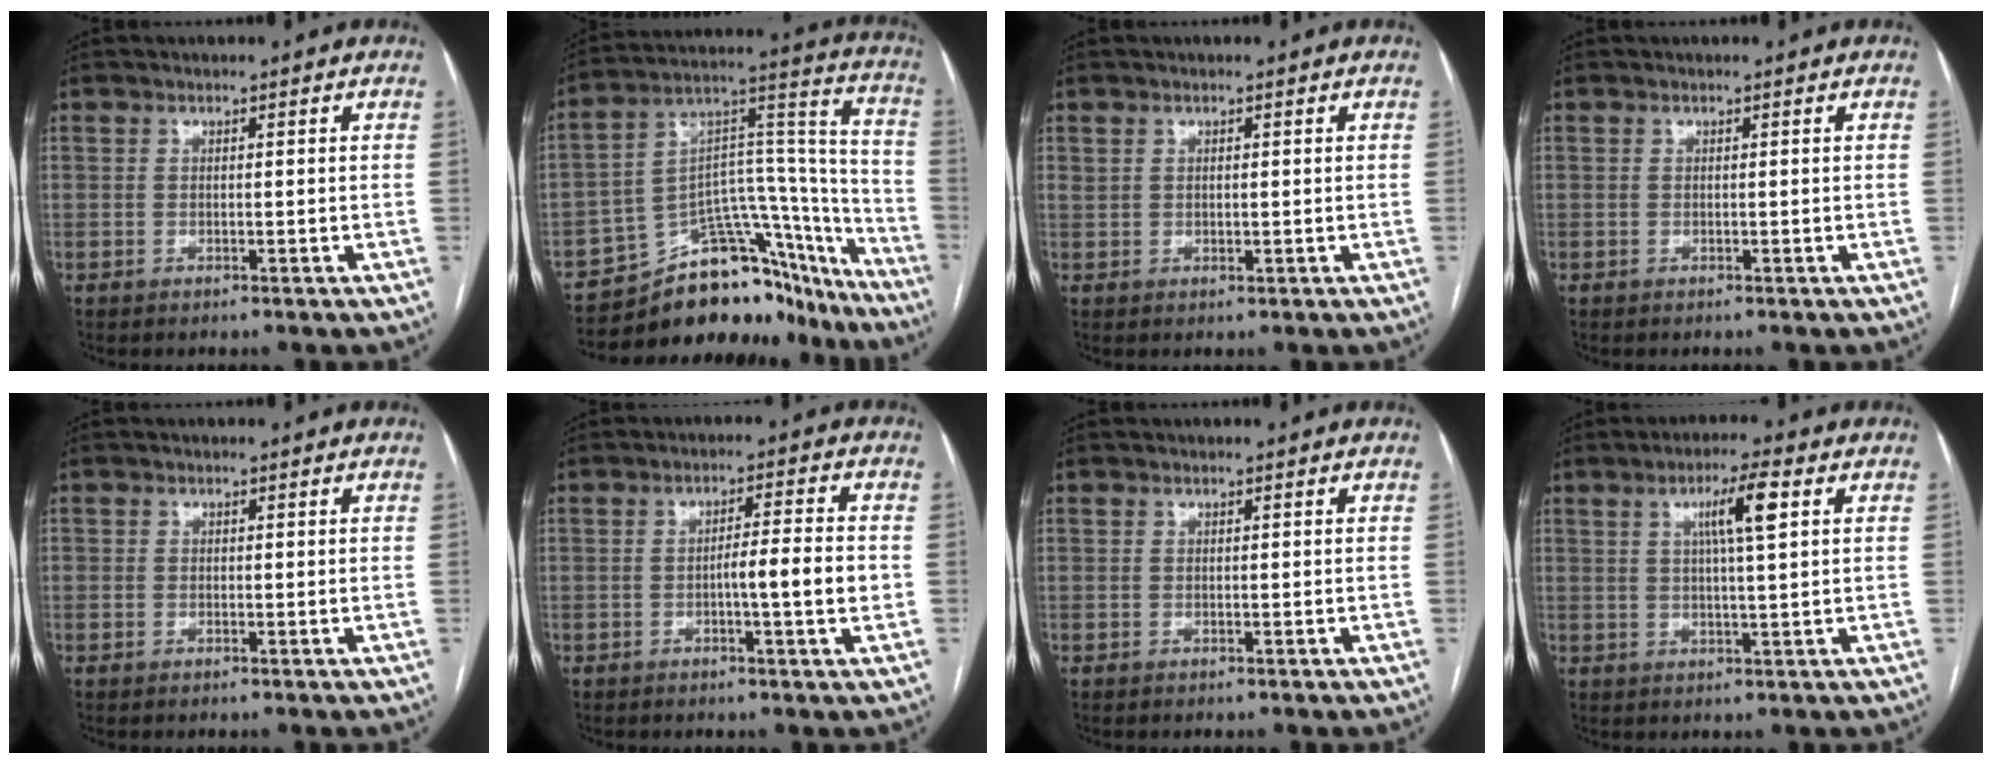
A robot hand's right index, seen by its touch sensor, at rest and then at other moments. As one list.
[{"total": 22.7, "force": [-18.9, 9.2, 8.7], "torque": [-0.093, 0.076, -0.277]}, {"total": 1.1, "force": [0.5, 0.6, 0.9], "torque": [-0.020, 0.000, 0.014]}, {"total": 0.0}, {"total": 0.0}, {"total": 5.8, "force": [-1.1, 0.0, 5.7], "torque": [-0.086, 0.006, -0.015]}, {"total": 0.0}, {"total": 6.2, "force": [2.1, 0.0, 5.8], "torque": [-0.100, 0.005, 0.035]}]